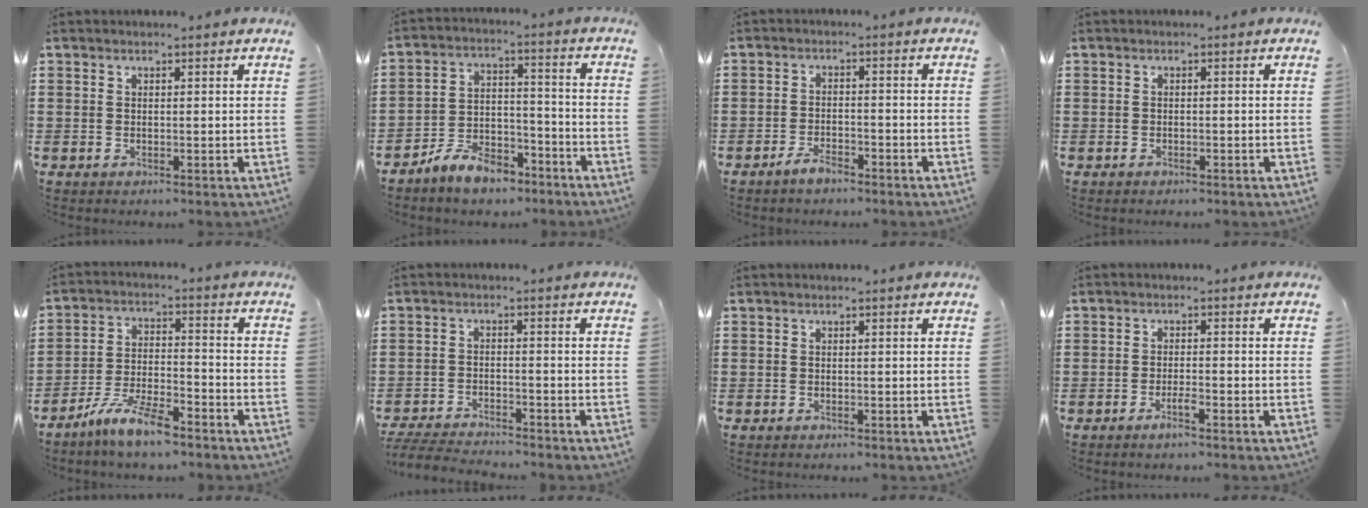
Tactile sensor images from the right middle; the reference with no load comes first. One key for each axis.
{"total": 7.7, "fx": -6.8, "fy": 2.6, "fz": 2.3, "tx": -0.043, "ty": 0.020, "tz": -0.133}
{"total": 3.2, "fx": -2.8, "fy": 1.0, "fz": 1.2, "tx": -0.028, "ty": 0.003, "tz": -0.056}
{"total": 0.9, "fx": -0.8, "fy": 0.4, "fz": 0.0, "tx": -0.001, "ty": -0.001, "tz": -0.018}
{"total": 8.3, "fx": -6.9, "fy": 1.4, "fz": 4.3, "tx": -0.097, "ty": 0.000, "tz": -0.135}
{"total": 4.7, "fx": -4.6, "fy": 0.5, "fz": 0.6, "tx": -0.023, "ty": -0.002, "tz": -0.098}
{"total": 0.7, "fx": -0.7, "fy": 0.3, "fz": 0.0, "tx": -0.001, "ty": -0.002, "tz": -0.014}
{"total": 2.3, "fx": -1.5, "fy": 0.2, "fz": 1.7, "tx": -0.031, "ty": -0.003, "tz": -0.026}